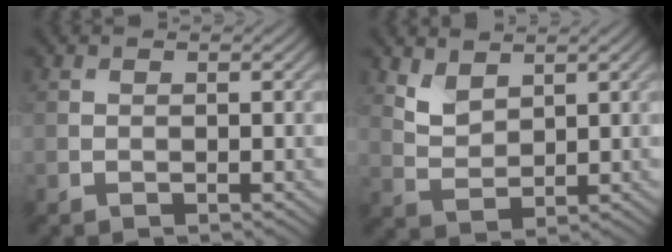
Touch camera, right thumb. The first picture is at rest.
{"total": 3.4, "force": [2.4, 1.7, 1.7], "torque": [-0.047, -0.006, 0.057]}